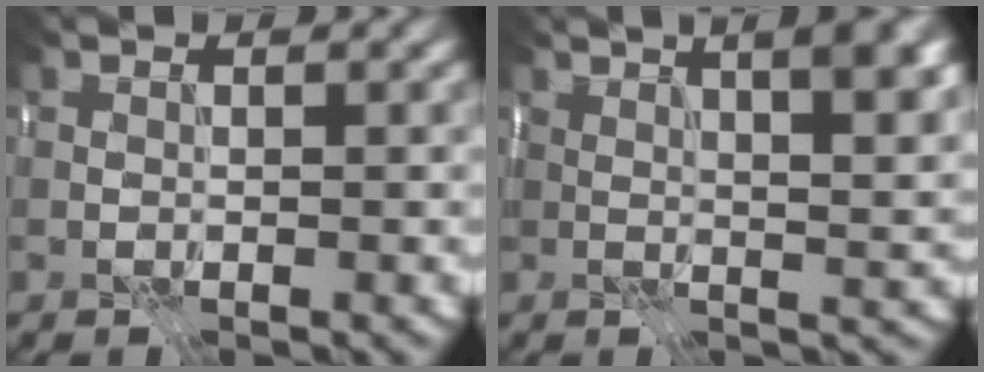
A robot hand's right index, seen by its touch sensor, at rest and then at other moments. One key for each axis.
{"total": 8.5, "fx": 4.0, "fy": 3.0, "fz": 6.9, "tx": -0.051, "ty": 0.036, "tz": 0.035}